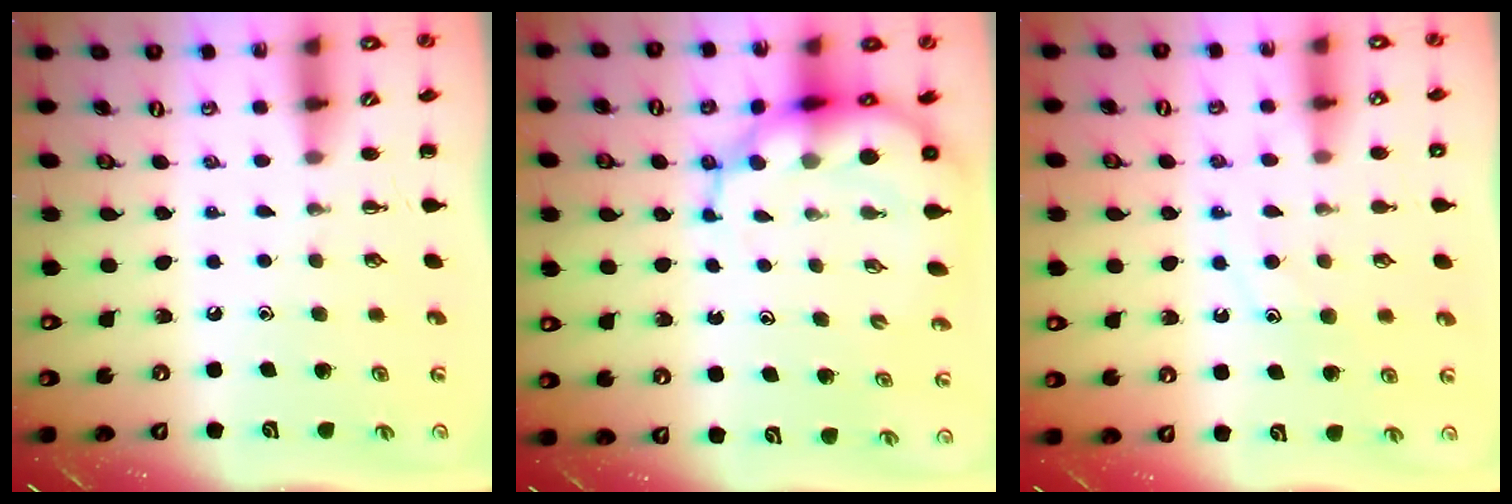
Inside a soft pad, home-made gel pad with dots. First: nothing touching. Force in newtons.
{"total": 10.5, "press": 10.1, "slide": 2.8}
{"total": 10.5, "press": 10.5, "slide": 0.6}